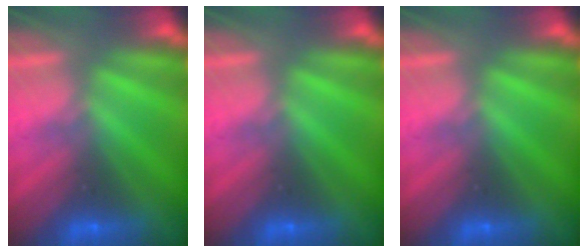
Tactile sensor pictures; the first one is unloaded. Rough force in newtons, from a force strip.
{"total": 0.0}
{"total": 0.0}